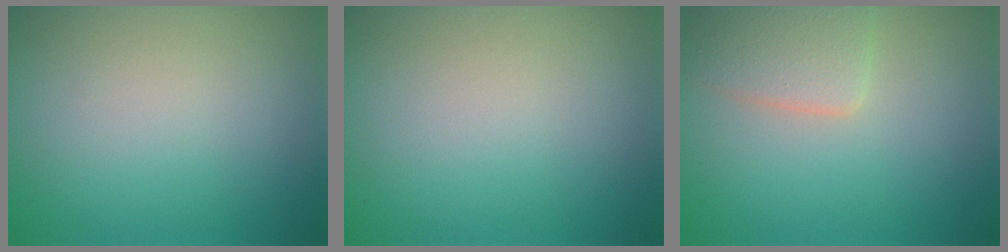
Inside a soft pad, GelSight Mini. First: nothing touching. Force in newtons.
{"total": 0.0}
{"total": 2.9, "press": 2.9, "slide": 0.1}